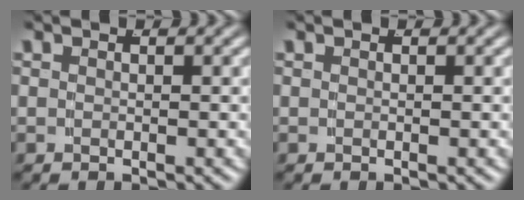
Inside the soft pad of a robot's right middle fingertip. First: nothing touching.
{"total": 0.0}